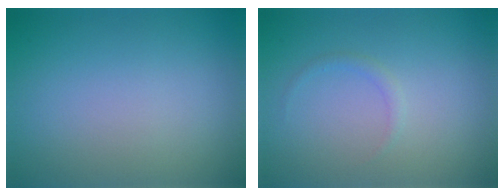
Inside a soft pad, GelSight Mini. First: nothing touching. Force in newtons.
{"total": 0.8, "press": 0.8, "slide": 0.2}